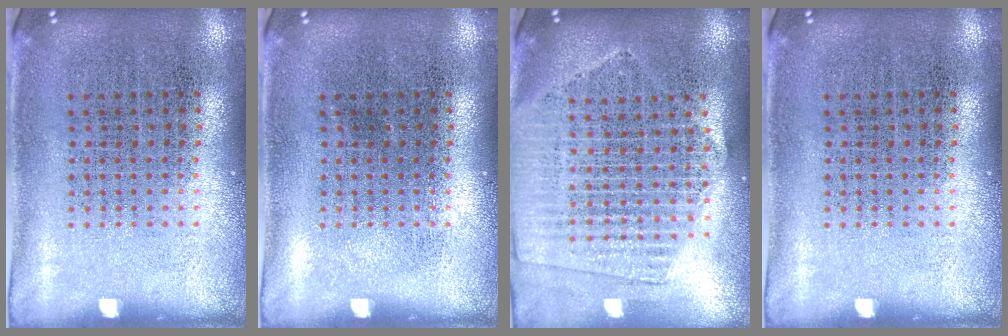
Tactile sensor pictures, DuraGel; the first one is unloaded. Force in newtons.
{"total": 0.0}
{"total": 2.0, "press": 1.8, "slide": 0.9}
{"total": 0.0}